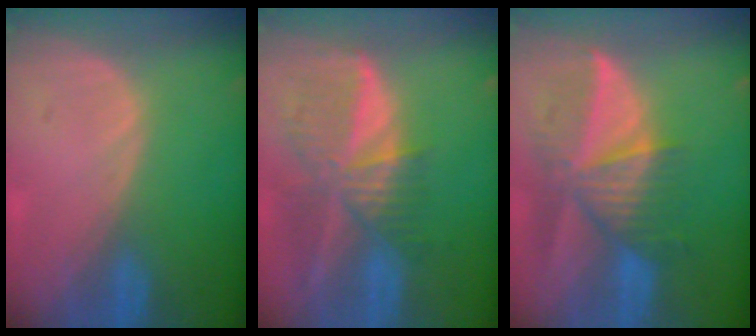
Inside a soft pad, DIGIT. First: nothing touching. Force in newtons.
{"total": 9.3, "press": 8.0, "slide": 4.7}
{"total": 9.6, "press": 8.6, "slide": 4.3}